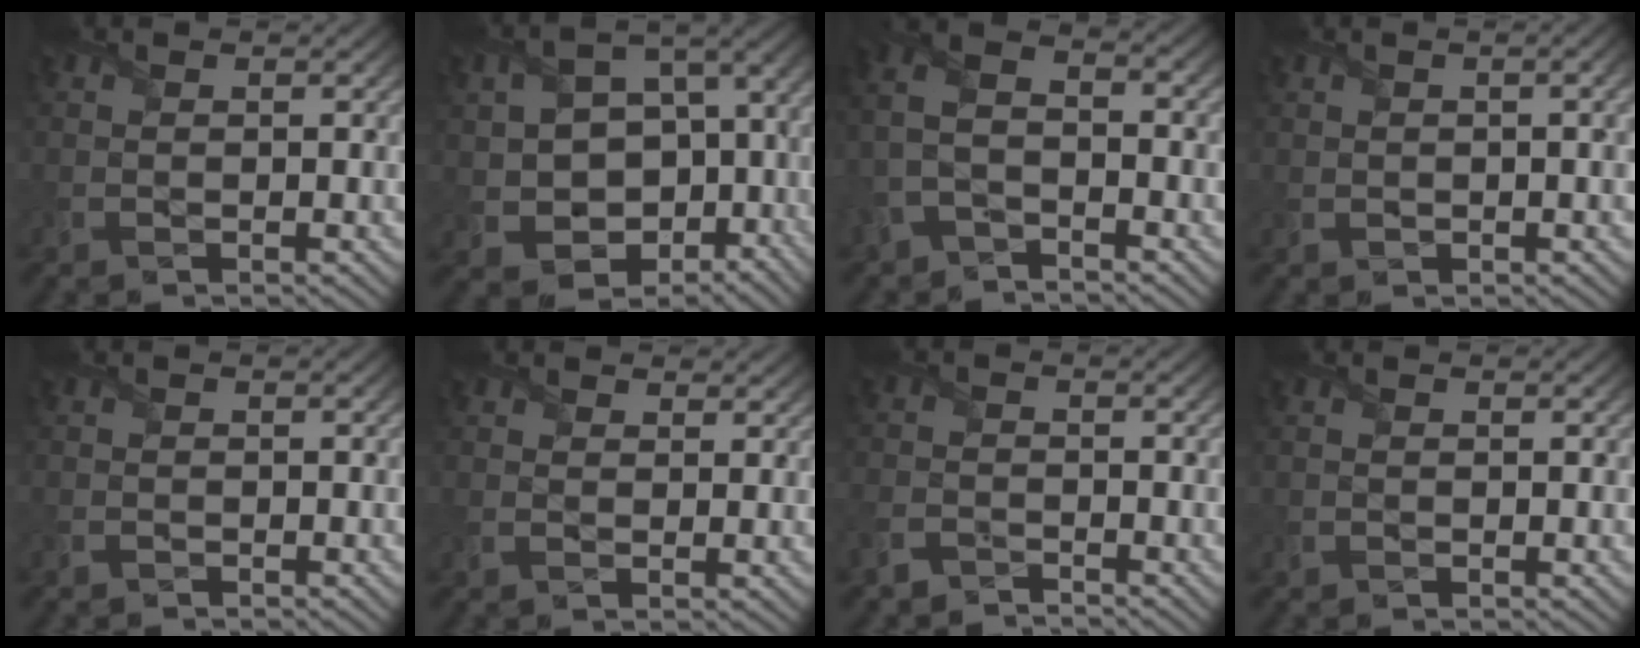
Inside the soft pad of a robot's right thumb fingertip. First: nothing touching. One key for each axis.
{"total": 11.4, "fx": -3.0, "fy": 8.2, "fz": 7.3, "tx": -0.140, "ty": -0.029, "tz": -0.052}
{"total": 5.8, "fx": -2.2, "fy": 3.2, "fz": 4.3, "tx": -0.108, "ty": 0.009, "tz": -0.061}
{"total": 3.0, "fx": 0.1, "fy": 1.0, "fz": 2.8, "tx": -0.046, "ty": 0.002, "tz": 0.006}
{"total": 0.8, "fx": -0.8, "fy": 0.2, "fz": 0.0, "tx": -0.001, "ty": -0.002, "tz": -0.019}
{"total": 2.0, "fx": 1.3, "fy": 1.4, "fz": 0.7, "tx": -0.019, "ty": -0.004, "tz": 0.022}
{"total": 3.0, "fx": -2.8, "fy": 0.9, "fz": 0.7, "tx": -0.021, "ty": -0.005, "tz": -0.072}
{"total": 0.0}